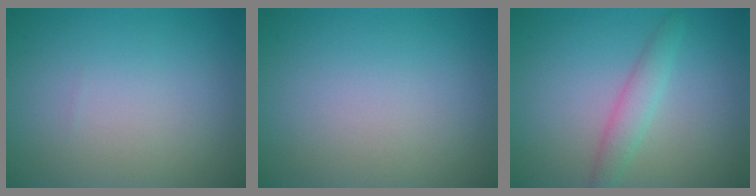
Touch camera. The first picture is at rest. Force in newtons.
{"total": 0.0}
{"total": 2.3, "press": 2.3, "slide": 0.2}